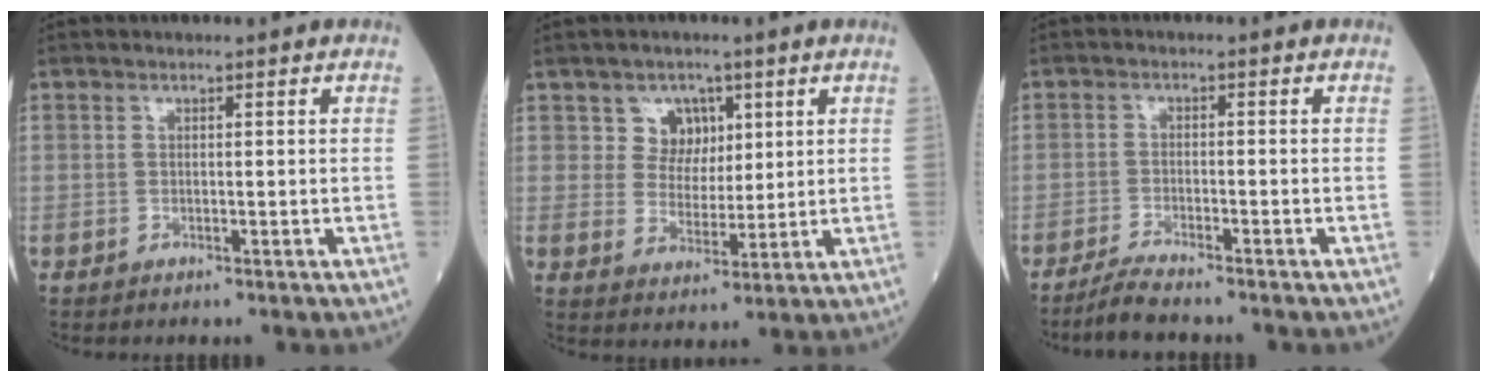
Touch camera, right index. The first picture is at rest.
{"total": 5.1, "force": [2.5, 4.2, 1.2], "torque": [-0.016, 0.007, 0.045]}
{"total": 4.1, "force": [-3.7, -0.3, 1.7], "torque": [-0.037, -0.013, -0.072]}